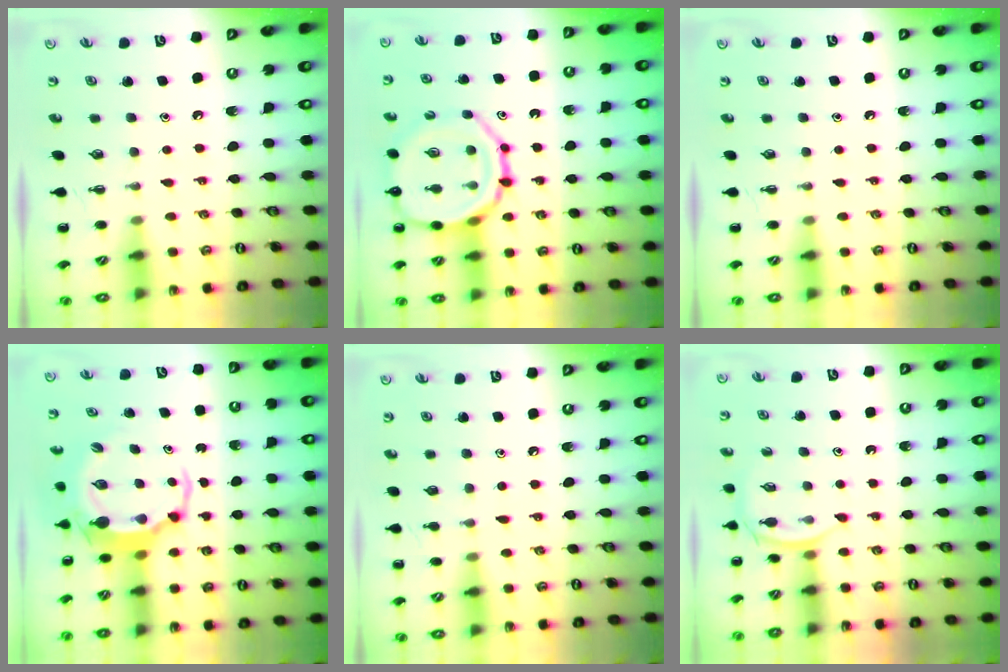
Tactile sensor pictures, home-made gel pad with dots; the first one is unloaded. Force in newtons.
{"total": 14.8, "press": 14.7, "slide": 2.1}
{"total": 0.0}
{"total": 5.3, "press": 5.2, "slide": 1.3}
{"total": 2.6, "press": 2.4, "slide": 1.0}
{"total": 4.3, "press": 4.1, "slide": 1.1}